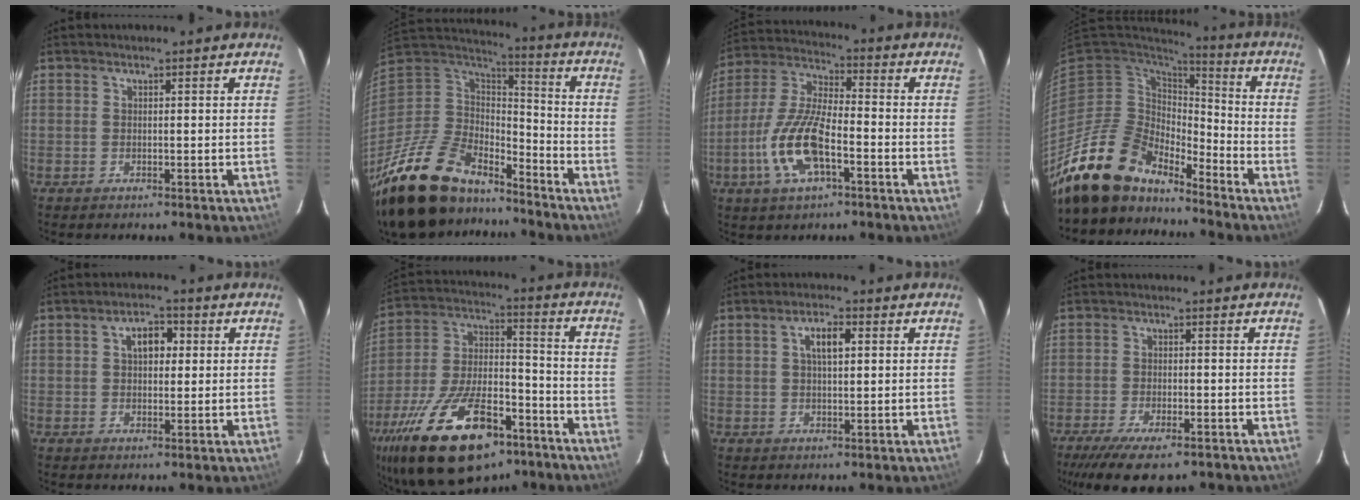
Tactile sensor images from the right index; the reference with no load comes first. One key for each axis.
{"total": 27.3, "fx": -19.6, "fy": 12.3, "fz": 14.4, "tx": -0.308, "ty": -0.012, "tz": -0.328}
{"total": 14.1, "fx": -5.2, "fy": 5.0, "fz": 12.1, "tx": -0.261, "ty": -0.004, "tz": -0.102}
{"total": 16.5, "fx": -14.3, "fy": 6.2, "fz": 5.6, "tx": -0.122, "ty": -0.004, "tz": -0.263}
{"total": 5.0, "fx": 1.4, "fy": 3.1, "fz": 3.7, "tx": -0.058, "ty": 0.018, "tz": 0.023}
{"total": 27.6, "fx": -16.4, "fy": 12.7, "fz": 18.1, "tx": -0.358, "ty": -0.011, "tz": -0.258}
{"total": 4.4, "fx": 1.3, "fy": 1.7, "fz": 3.9, "tx": -0.069, "ty": 0.011, "tz": 0.025}
{"total": 11.9, "fx": -8.7, "fy": 3.9, "fz": 7.1, "tx": -0.161, "ty": -0.040, "tz": -0.141}